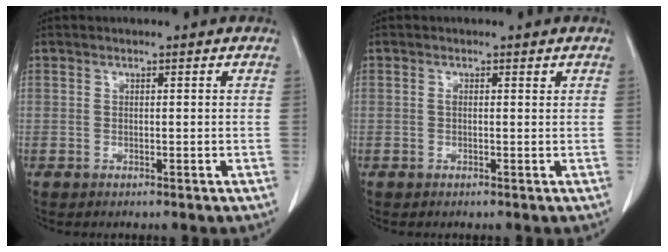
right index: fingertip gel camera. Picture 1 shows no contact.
{"total": 0.6, "force": [0.4, 0.3, 0.4], "torque": [-0.004, 0.002, 0.007]}